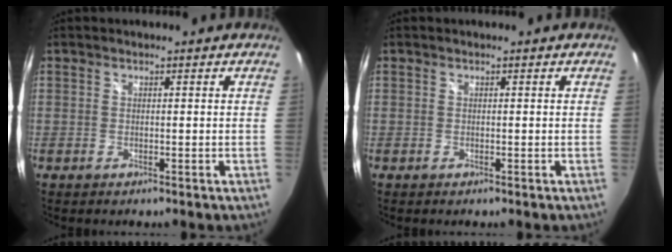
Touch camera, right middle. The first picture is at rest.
{"total": 0.0}